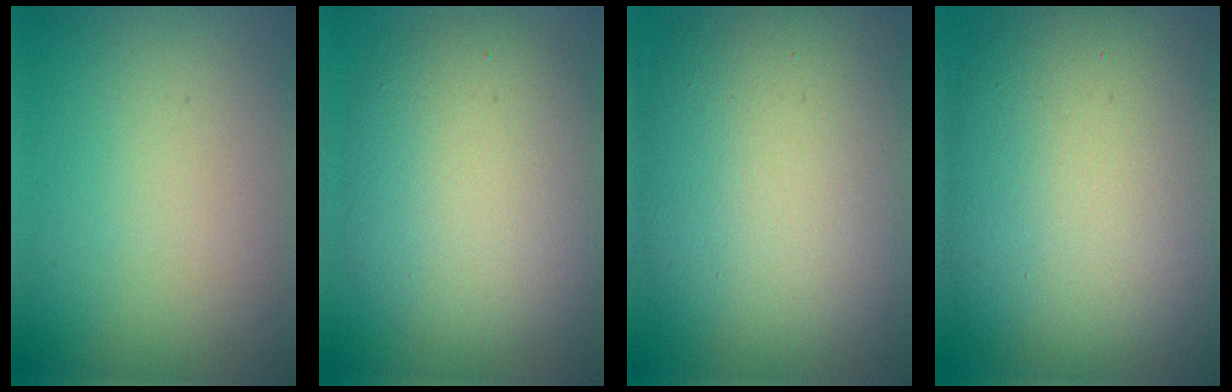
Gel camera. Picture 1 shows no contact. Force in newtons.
{"total": 9.4, "press": 9.4, "slide": 0.6}
{"total": 14.2, "press": 14.2, "slide": 1.0}
{"total": 15.3, "press": 15.3, "slide": 0.8}